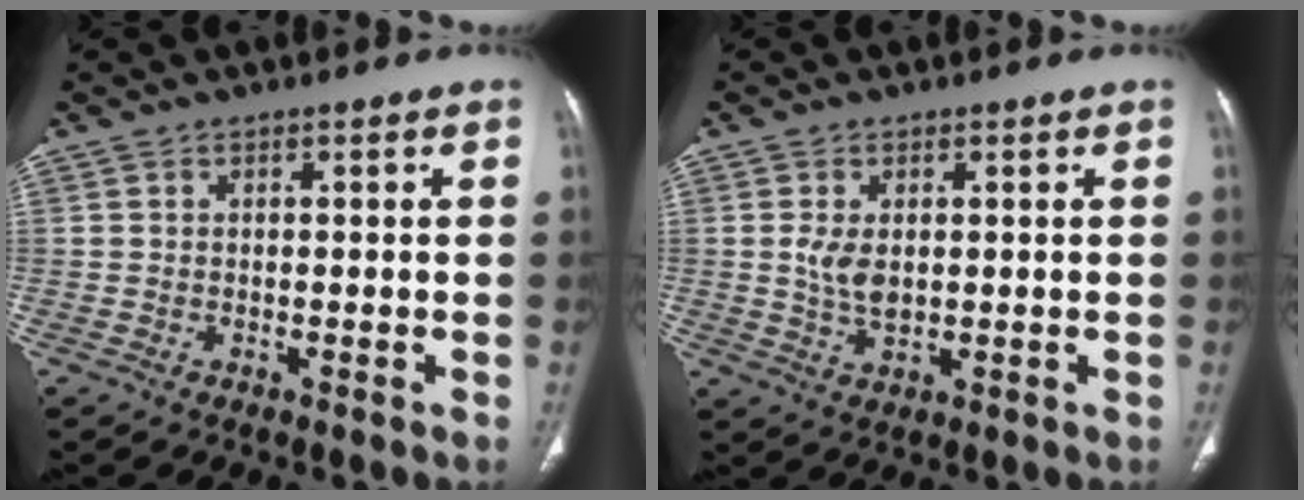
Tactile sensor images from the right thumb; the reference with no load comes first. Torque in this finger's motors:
{"motor_torque": [2.44, 2.56, -0.03, 0.03, 0.04]}